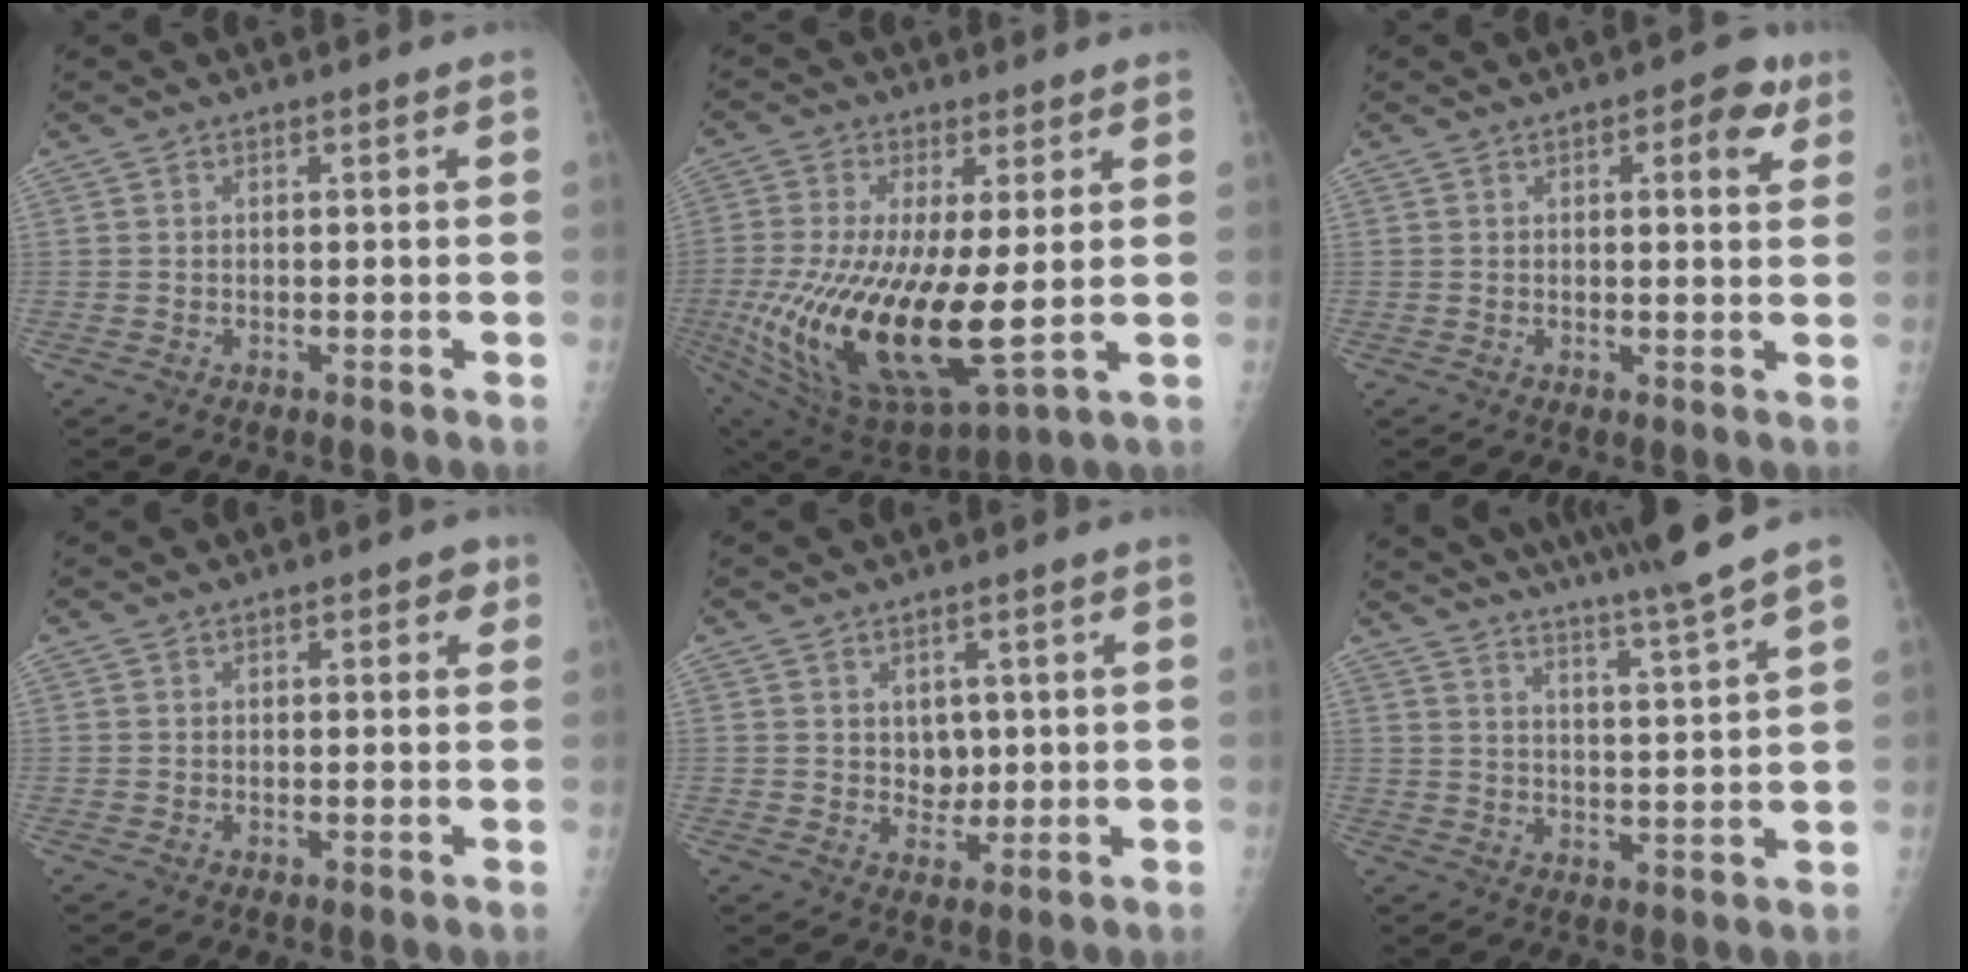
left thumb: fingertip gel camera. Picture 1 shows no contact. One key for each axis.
{"total": 22.4, "fx": -1.9, "fy": 8.1, "fz": 20.8, "tx": -0.441, "ty": -0.046, "tz": -0.012}
{"total": 5.4, "fx": 2.4, "fy": 2.1, "fz": 4.4, "tx": -0.040, "ty": -0.004, "tz": 0.022}
{"total": 2.9, "fx": 1.2, "fy": 1.3, "fz": 2.2, "tx": -0.014, "ty": 0.001, "tz": 0.010}
{"total": 4.0, "fx": 0.9, "fy": 3.1, "fz": 2.3, "tx": -0.011, "ty": -0.008, "tz": 0.019}
{"total": 14.8, "fx": 12.6, "fy": -1.6, "fz": 7.7, "tx": -0.116, "ty": -0.071, "tz": 0.187}